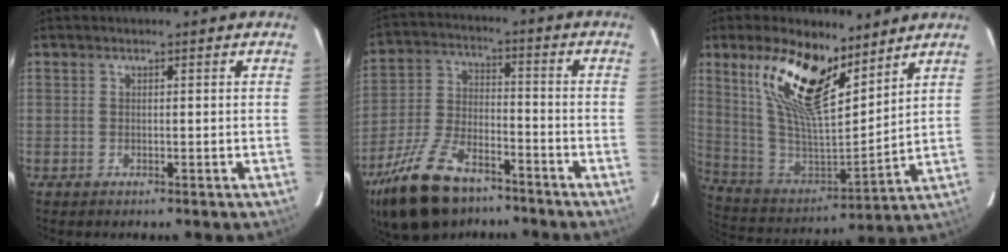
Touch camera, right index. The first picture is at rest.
{"total": 18.7, "force": [-13.0, 8.4, 10.5], "torque": [-0.226, -0.016, -0.231]}
{"total": 19.3, "force": [11.8, 7.4, 13.4], "torque": [-0.272, 0.006, 0.231]}